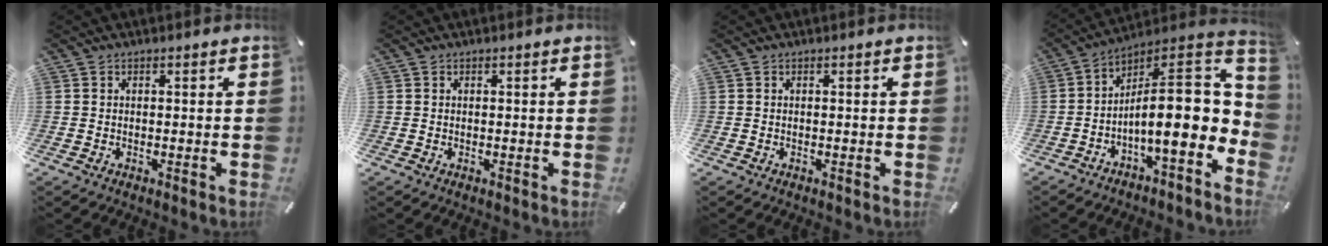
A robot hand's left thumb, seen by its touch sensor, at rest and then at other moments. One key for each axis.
{"total": 0.0}
{"total": 0.0}
{"total": 17.7, "fx": -2.4, "fy": 6.5, "fz": 16.3, "tx": -0.250, "ty": -0.028, "tz": -0.039}